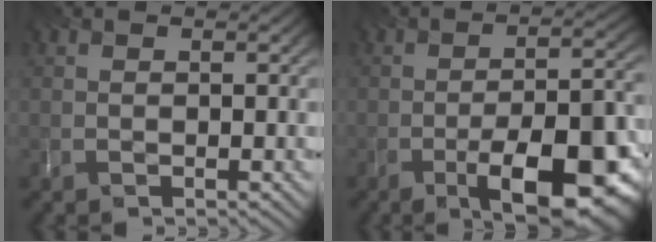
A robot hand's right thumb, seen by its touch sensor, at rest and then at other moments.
{"total": 13.7, "force": [-6.6, 4.8, 11.1], "torque": [-0.160, -0.018, -0.100]}